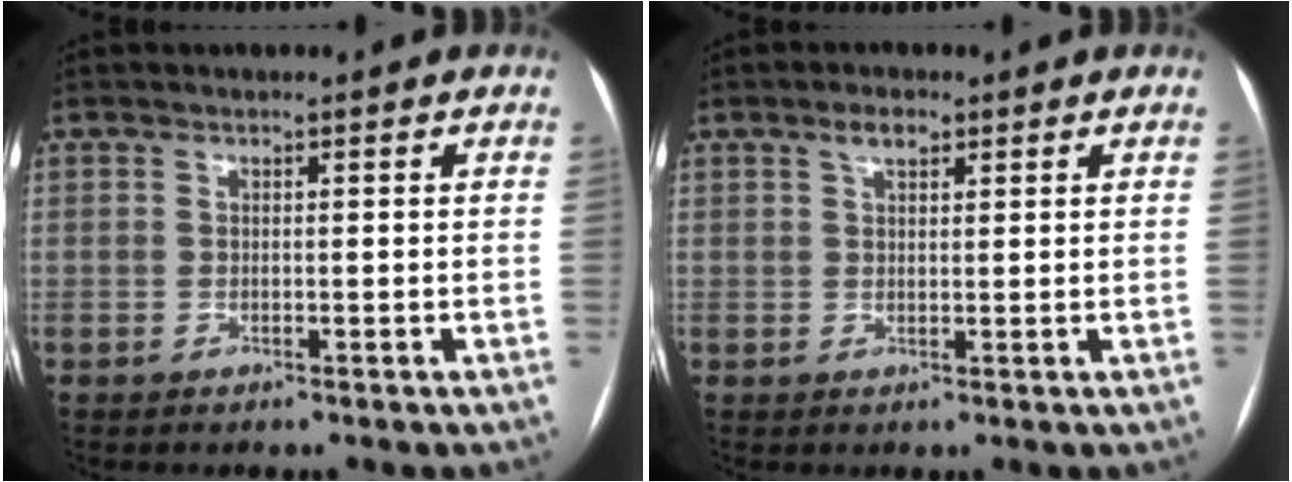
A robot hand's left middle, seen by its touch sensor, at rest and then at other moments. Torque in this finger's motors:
{"motor_torque": [0.30, -0.23, -0.04, 0.00]}